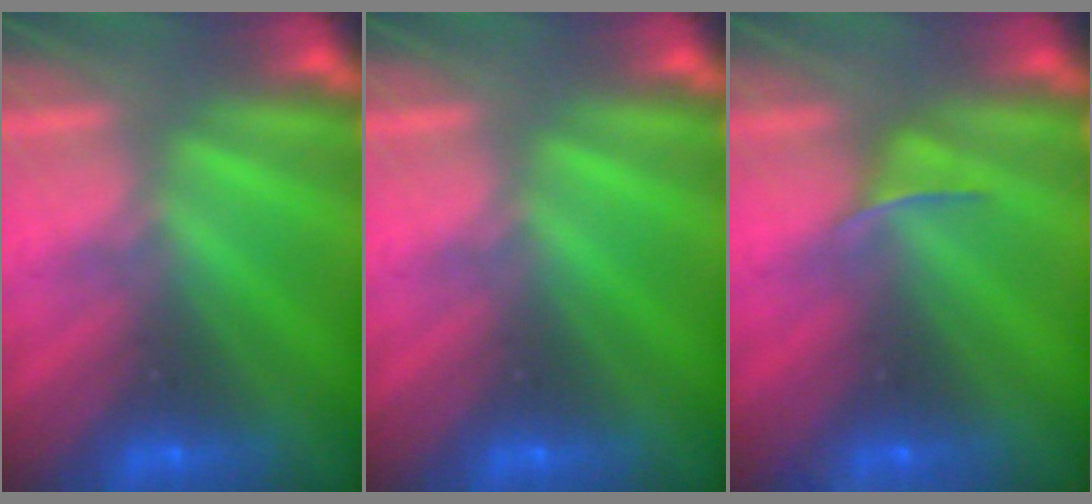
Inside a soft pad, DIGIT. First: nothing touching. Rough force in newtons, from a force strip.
{"total": 0.0}
{"total": 2.6}